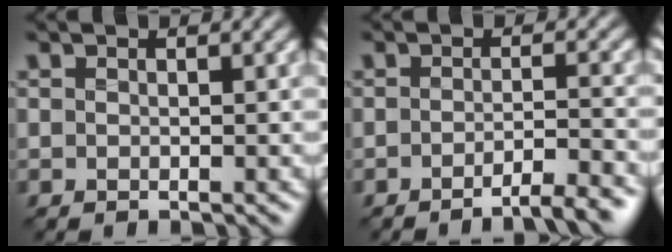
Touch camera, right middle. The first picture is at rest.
{"total": 3.7, "force": [-2.5, 0.7, 2.6], "torque": [-0.026, 0.008, -0.042]}